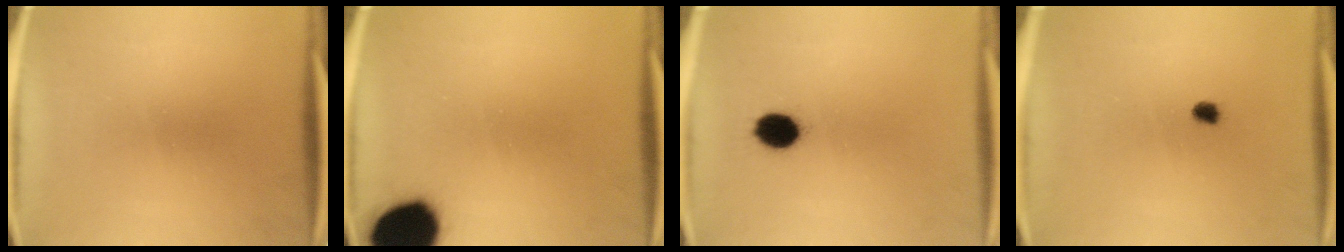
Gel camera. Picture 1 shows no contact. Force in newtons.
{"total": 18.6}
{"total": 5.7}
{"total": 1.7}